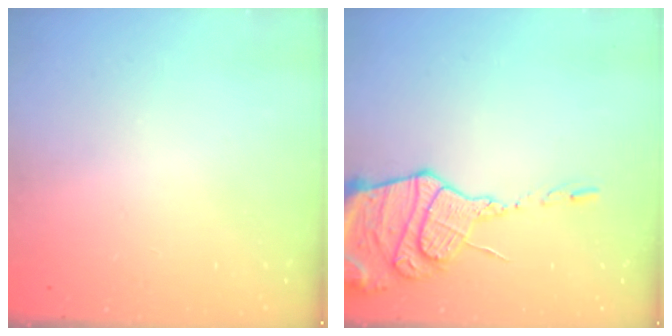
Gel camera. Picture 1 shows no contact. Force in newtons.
{"total": 16.4, "press": 16.3, "slide": 1.7}